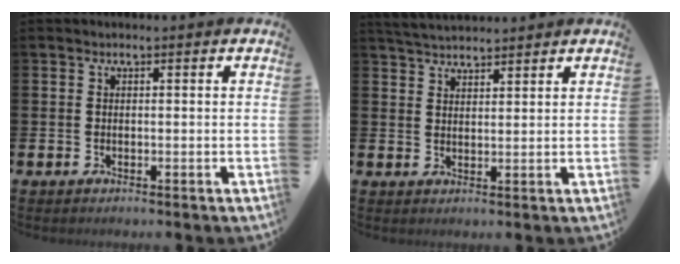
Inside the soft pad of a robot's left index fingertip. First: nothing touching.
{"total": 3.9, "force": [3.8, 0.6, 0.5], "torque": [-0.019, -0.013, 0.071]}